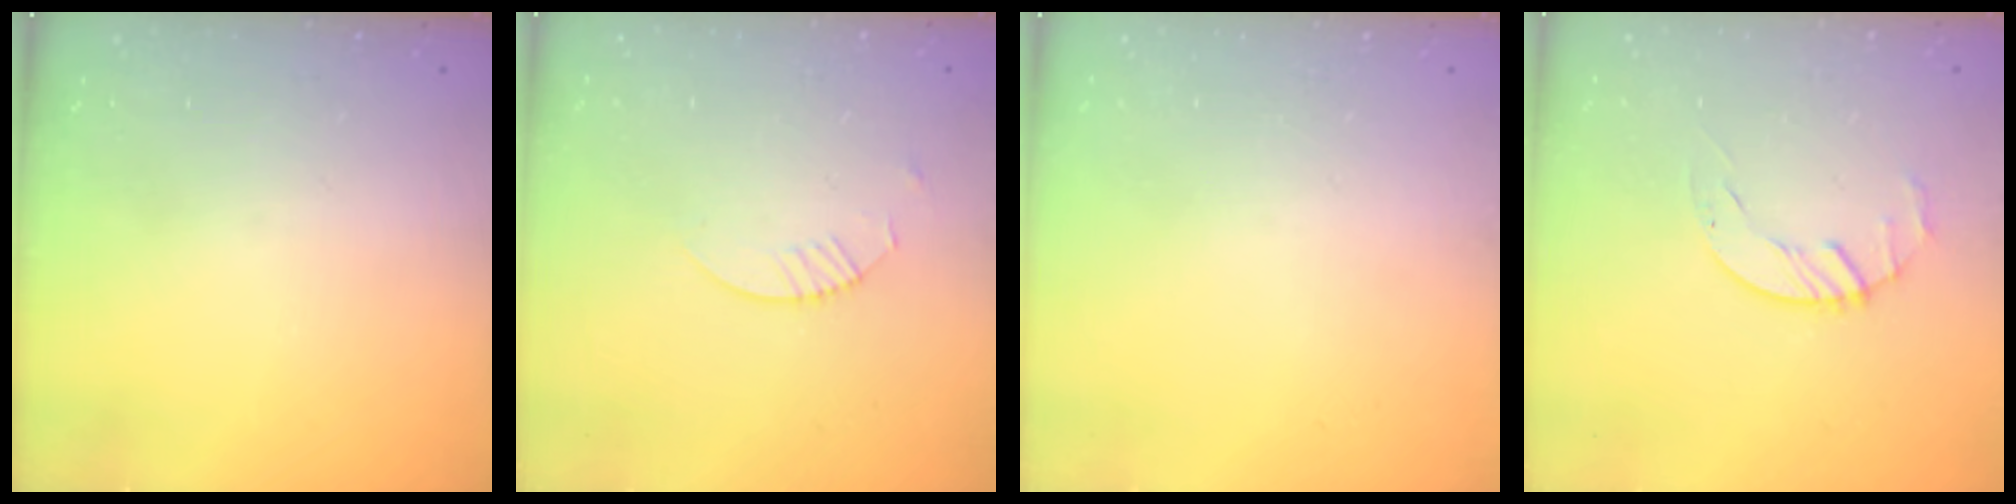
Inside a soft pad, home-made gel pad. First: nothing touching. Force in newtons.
{"total": 1.8, "press": 1.8, "slide": 0.2}
{"total": 0.0}
{"total": 1.8, "press": 1.7, "slide": 0.3}